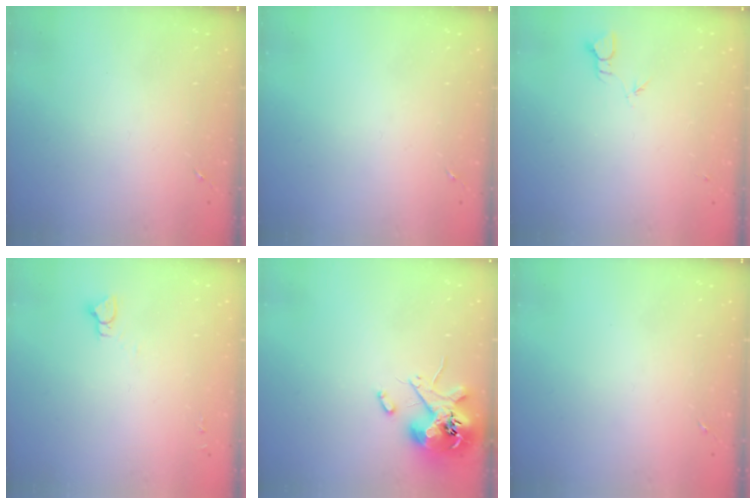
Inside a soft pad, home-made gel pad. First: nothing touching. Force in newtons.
{"total": 0.0}
{"total": 2.3, "press": 2.3, "slide": 0.1}
{"total": 3.3, "press": 3.3, "slide": 0.2}
{"total": 11.8, "press": 11.6, "slide": 1.8}
{"total": 0.0}